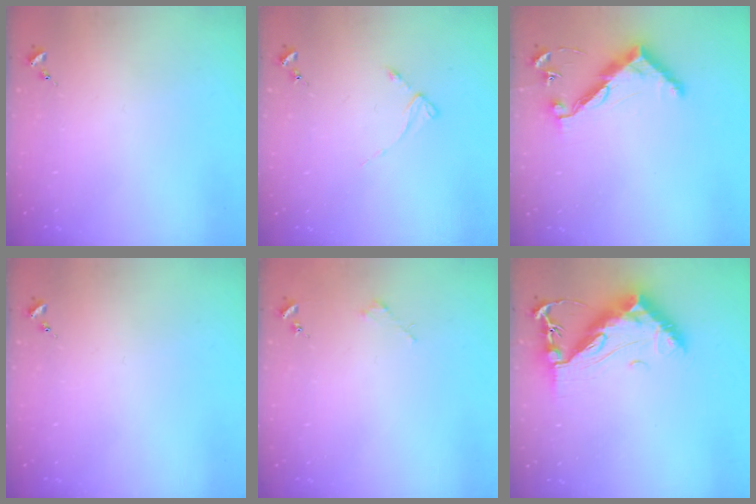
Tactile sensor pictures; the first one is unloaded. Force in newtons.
{"total": 2.8, "press": 2.8, "slide": 0.3}
{"total": 10.2, "press": 10.2, "slide": 0.4}
{"total": 0.0}
{"total": 1.8, "press": 1.8, "slide": 0.2}
{"total": 13.5, "press": 13.4, "slide": 1.3}